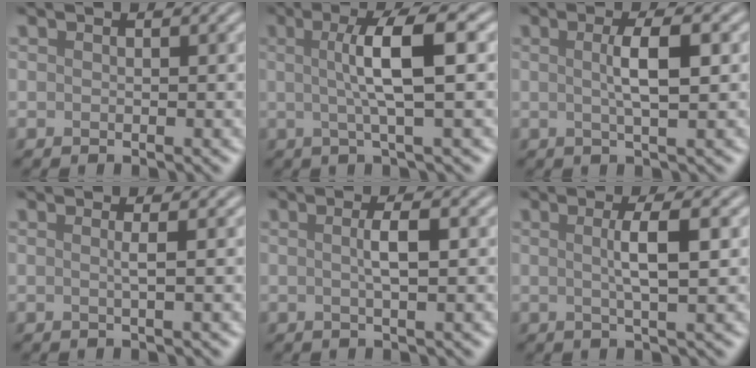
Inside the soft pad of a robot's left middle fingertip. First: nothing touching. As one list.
[{"total": 5.6, "force": [0.7, 1.0, 5.5], "torque": [-0.091, 0.008, 0.011]}, {"total": 3.3, "force": [0.4, 0.7, 3.2], "torque": [-0.054, 0.006, 0.004]}, {"total": 1.3, "force": [0.1, 0.4, 1.2], "torque": [-0.015, 0.002, -0.005]}, {"total": 2.1, "force": [0.2, 0.4, 2.1], "torque": [-0.037, 0.005, 0.001]}, {"total": 3.4, "force": [0.4, 0.7, 3.3], "torque": [-0.051, 0.004, 0.004]}]